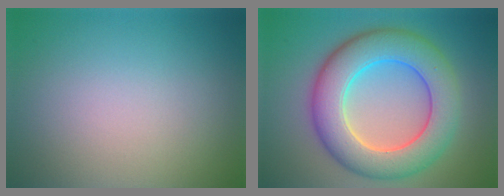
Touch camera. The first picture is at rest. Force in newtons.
{"total": 9.2, "press": 9.2, "slide": 0.4}